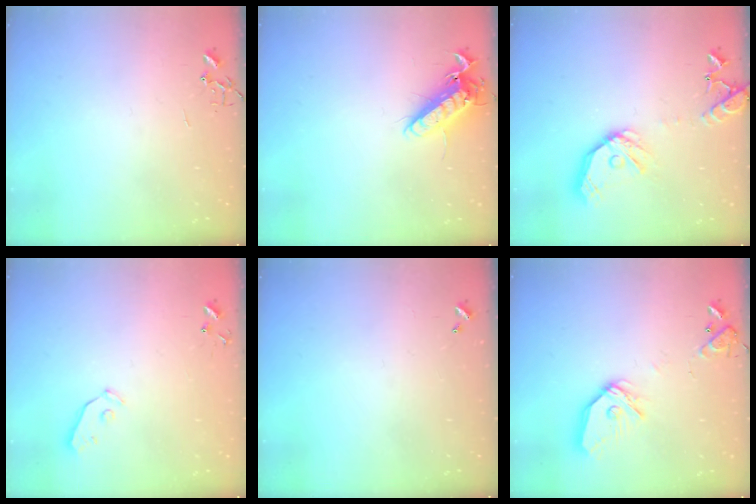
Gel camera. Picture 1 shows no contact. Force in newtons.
{"total": 12.8, "press": 12.7, "slide": 1.8}
{"total": 16.6, "press": 16.4, "slide": 2.7}
{"total": 4.0, "press": 4.0, "slide": 0.2}
{"total": 0.0}
{"total": 14.7, "press": 14.6, "slide": 1.9}